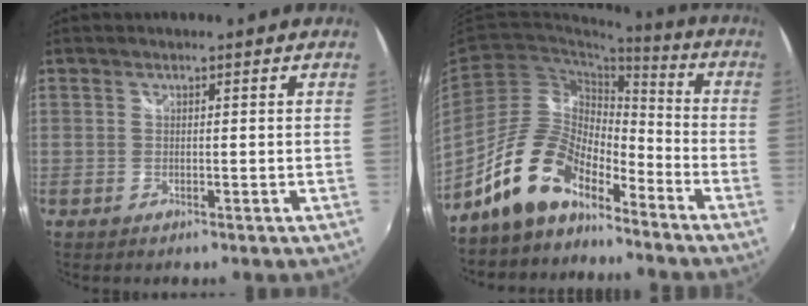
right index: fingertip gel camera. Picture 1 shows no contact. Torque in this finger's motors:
{"motor_torque": [1.10, -1.04, 0.77, 0.21]}